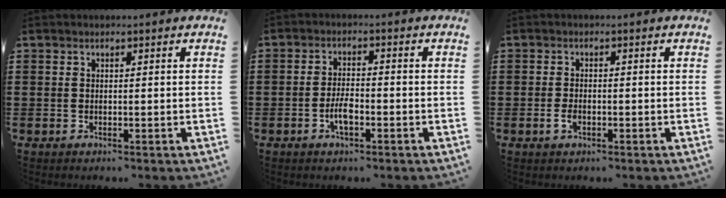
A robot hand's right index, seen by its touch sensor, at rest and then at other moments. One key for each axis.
{"total": 3.8, "fx": -1.5, "fy": 1.4, "fz": 3.2, "tx": -0.070, "ty": 0.000, "tz": -0.032}
{"total": 1.8, "fx": -0.7, "fy": 1.0, "fz": 1.3, "tx": -0.033, "ty": -0.002, "tz": -0.016}